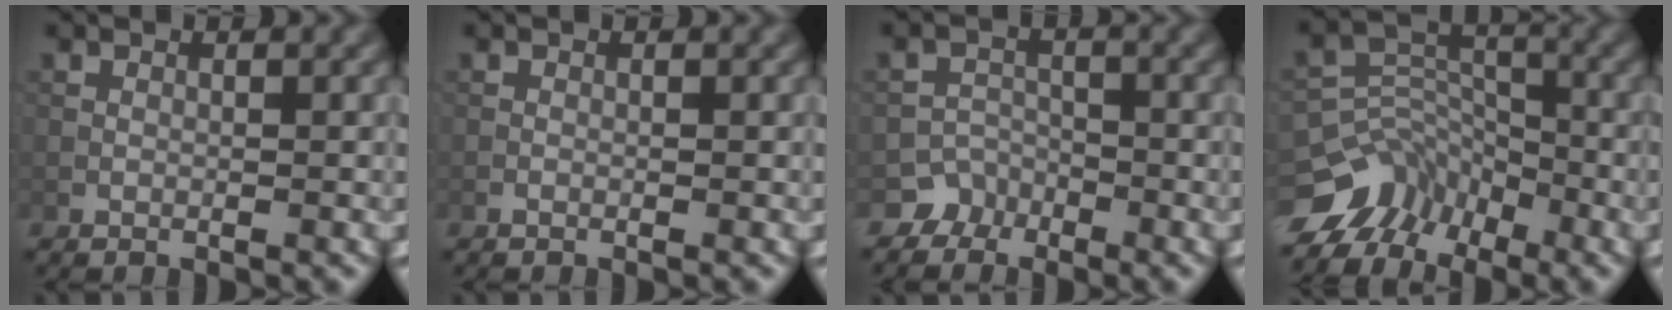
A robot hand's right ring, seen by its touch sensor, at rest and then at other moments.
{"total": 0.0}
{"total": 3.3, "force": [-2.5, 2.2, -0.3], "torque": [0.037, 0.008, -0.039]}
{"total": 9.3, "force": [-7.0, 5.7, 1.9], "torque": [-0.028, 0.018, -0.123]}